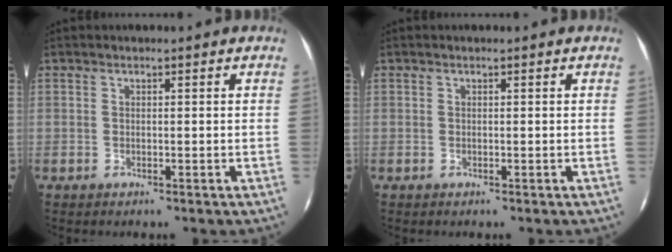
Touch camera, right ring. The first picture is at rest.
{"total": 0.0}